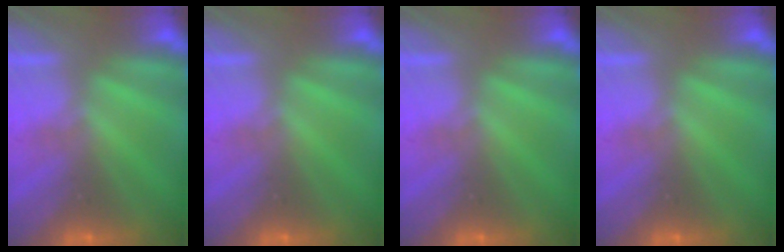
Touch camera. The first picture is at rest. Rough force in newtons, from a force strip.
{"total": 0.0}
{"total": 0.0}
{"total": 0.0}